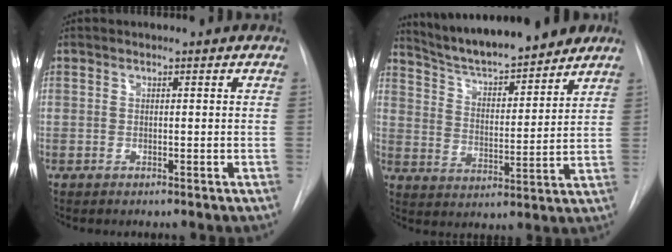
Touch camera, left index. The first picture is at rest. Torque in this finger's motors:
{"motor_torque": [0.14, -0.36, 0.25, 0.06]}